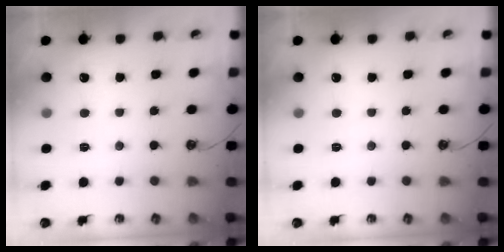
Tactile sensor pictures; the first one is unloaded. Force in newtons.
{"total": 0.0}